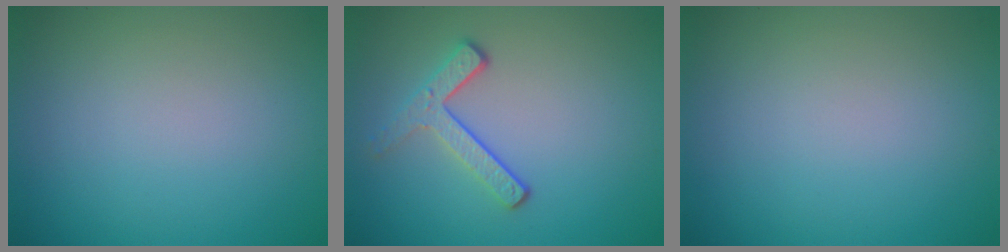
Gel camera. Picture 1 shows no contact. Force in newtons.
{"total": 2.9, "press": 2.3, "slide": 1.7}
{"total": 0.0}